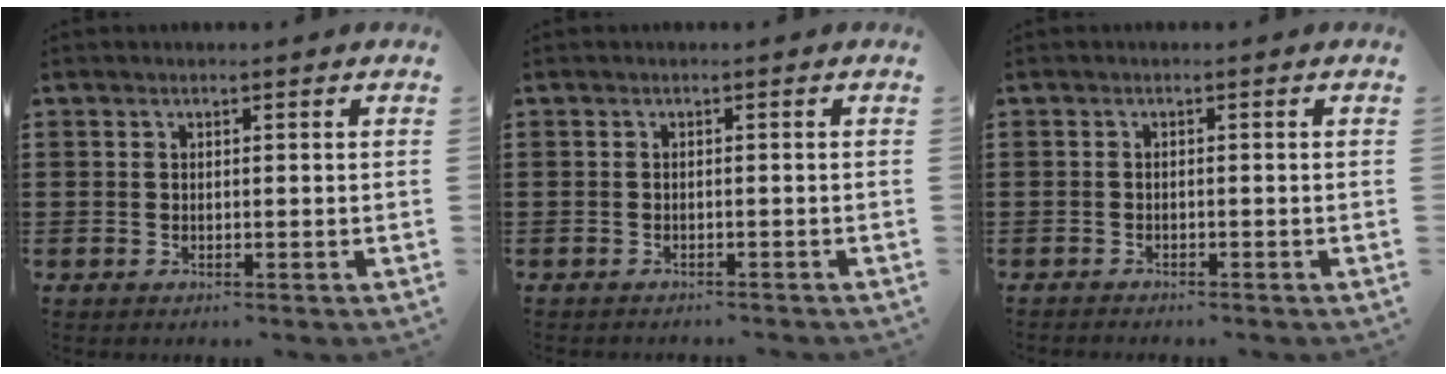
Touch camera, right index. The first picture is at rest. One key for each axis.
{"total": 0.8, "fx": -0.8, "fy": 0.0, "fz": 0.1, "tx": -0.004, "ty": -0.002, "tz": -0.016}
{"total": 0.9, "fx": -0.9, "fy": 0.1, "fz": 0.0, "tx": -0.001, "ty": 0.000, "tz": -0.020}